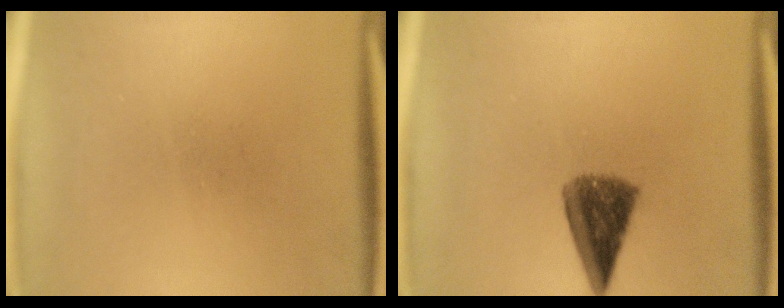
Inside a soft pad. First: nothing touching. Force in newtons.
{"total": 7.3}